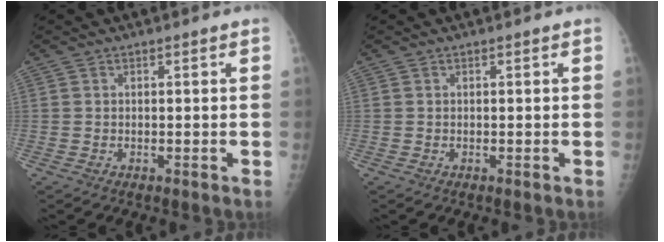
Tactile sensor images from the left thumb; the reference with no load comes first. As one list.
[{"total": 0.0}]